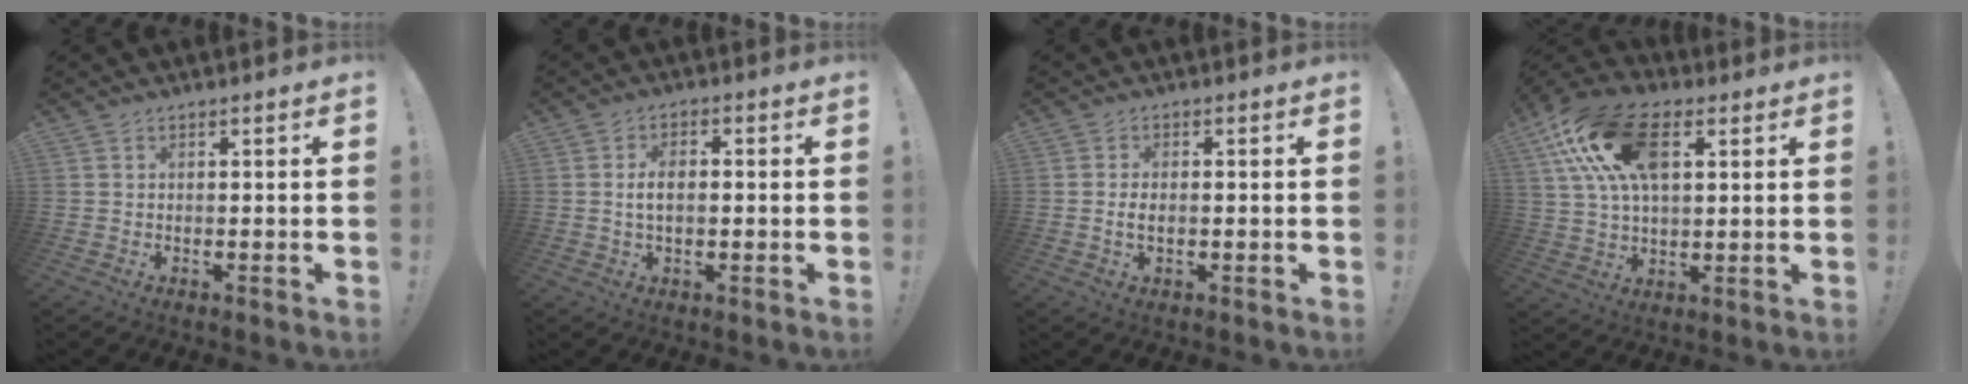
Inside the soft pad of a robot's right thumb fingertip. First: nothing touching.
{"total": 5.1, "force": [-0.3, 2.7, 4.3], "torque": [-0.065, 0.010, -0.006]}
{"total": 3.9, "force": [-0.9, 1.9, 3.3], "torque": [-0.058, 0.004, -0.015]}
{"total": 19.4, "force": [7.0, 10.9, 14.5], "torque": [-0.250, -0.005, 0.125]}